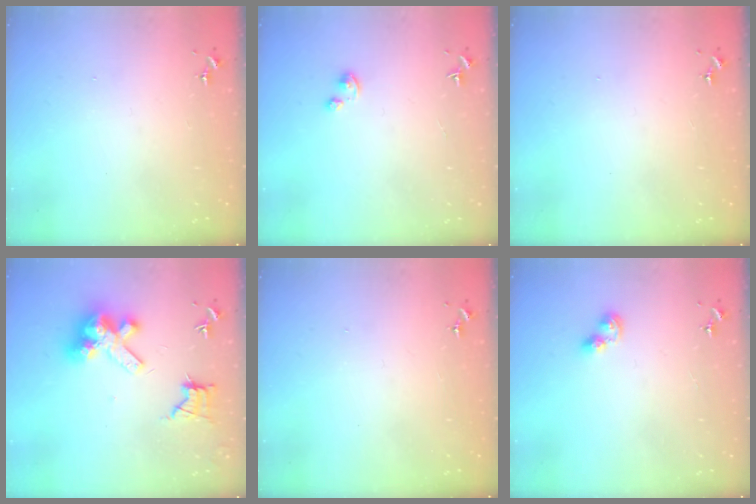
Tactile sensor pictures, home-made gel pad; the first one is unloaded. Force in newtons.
{"total": 2.5, "press": 2.5, "slide": 0.3}
{"total": 0.0}
{"total": 12.6, "press": 12.5, "slide": 1.7}
{"total": 0.0}
{"total": 6.0, "press": 5.9, "slide": 0.6}